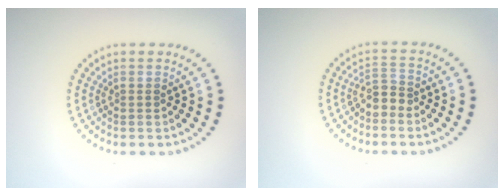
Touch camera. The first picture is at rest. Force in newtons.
{"total": 1.8, "press": 1.4, "slide": 1.0}